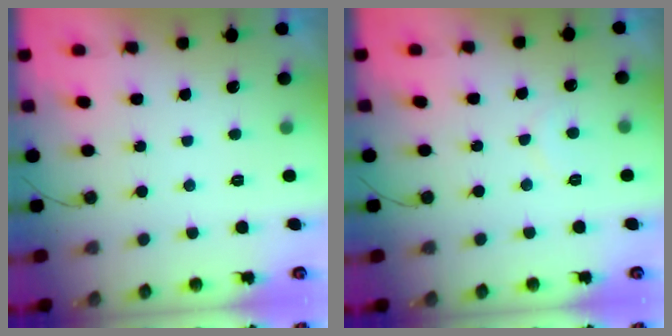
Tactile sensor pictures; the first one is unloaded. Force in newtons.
{"total": 5.7, "press": 5.7, "slide": 0.3}